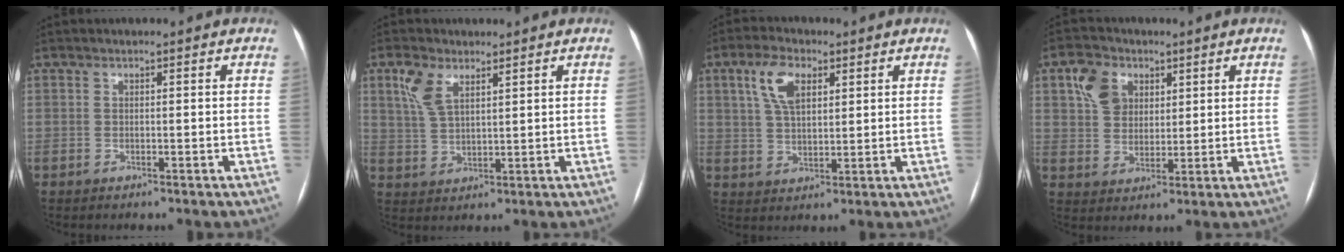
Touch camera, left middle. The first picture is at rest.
{"total": 5.3, "force": [3.1, 2.3, 3.7], "torque": [-0.086, 0.014, 0.067]}
{"total": 7.0, "force": [3.1, 3.3, 5.3], "torque": [-0.109, 0.015, 0.061]}
{"total": 6.9, "force": [3.1, 5.2, 3.2], "torque": [-0.069, 0.023, 0.061]}